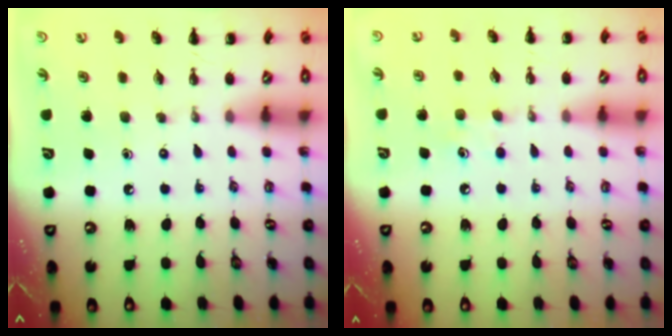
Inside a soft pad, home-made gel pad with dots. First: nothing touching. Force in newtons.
{"total": 4.4, "press": 4.2, "slide": 1.2}